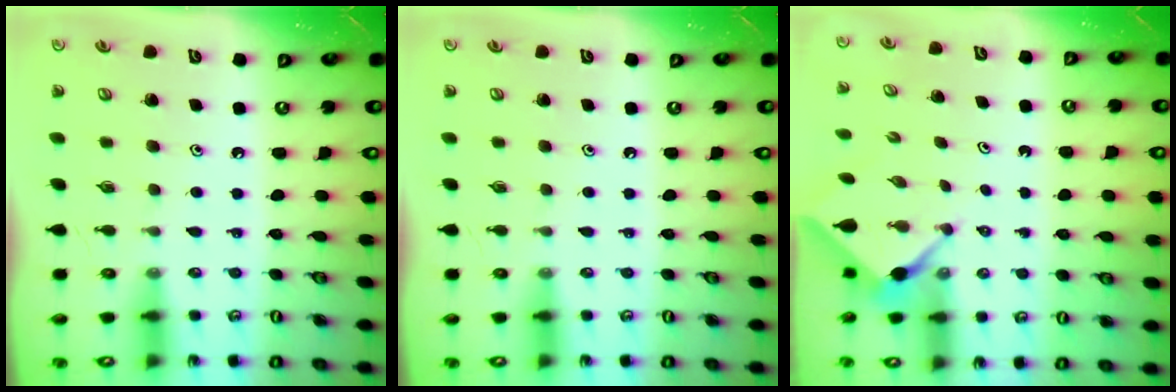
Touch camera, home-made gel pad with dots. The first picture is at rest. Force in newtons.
{"total": 0.0}
{"total": 2.5, "press": 2.5, "slide": 0.3}